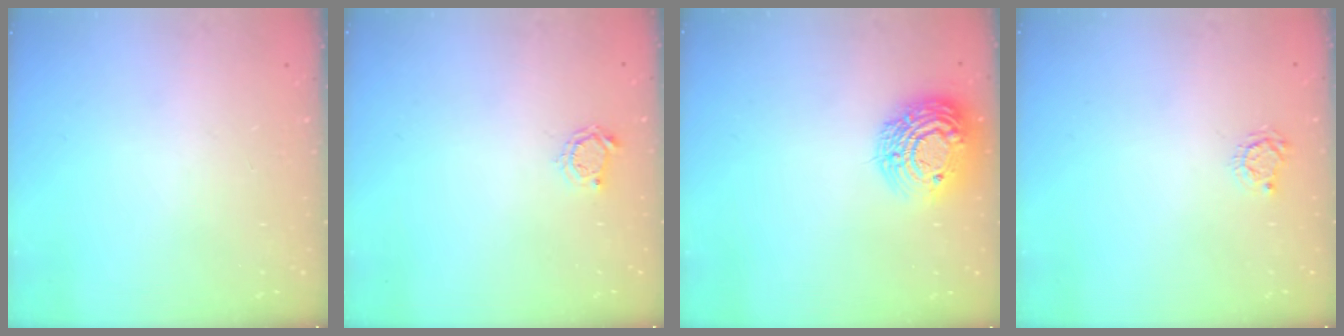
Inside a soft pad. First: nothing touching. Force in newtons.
{"total": 3.8, "press": 3.8, "slide": 0.4}
{"total": 16.2, "press": 16.2, "slide": 1.2}
{"total": 3.4, "press": 3.4, "slide": 0.4}